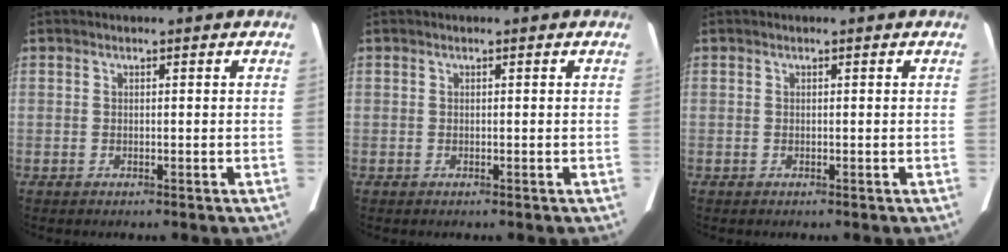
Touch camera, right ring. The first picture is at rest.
{"total": 0.0}
{"total": 0.0}